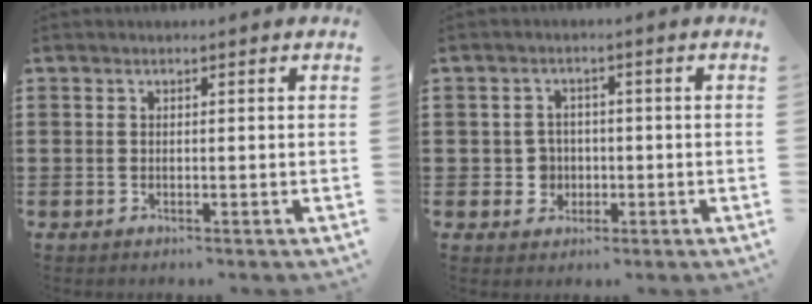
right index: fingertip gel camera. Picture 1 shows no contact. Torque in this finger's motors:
{"motor_torque": [0.43, 0.38, 0.14, 0.00]}